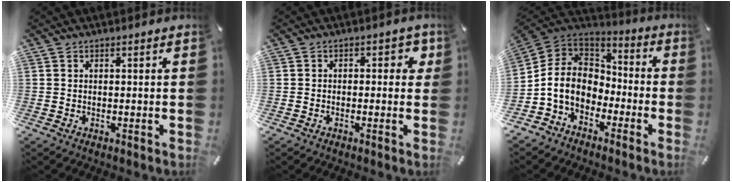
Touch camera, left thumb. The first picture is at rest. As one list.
[{"total": 3.1, "force": [-0.3, 2.1, 2.3], "torque": [-0.030, 0.005, -0.013]}, {"total": 10.4, "force": [-3.4, 8.7, 4.5], "torque": [-0.126, 0.015, -0.065]}]